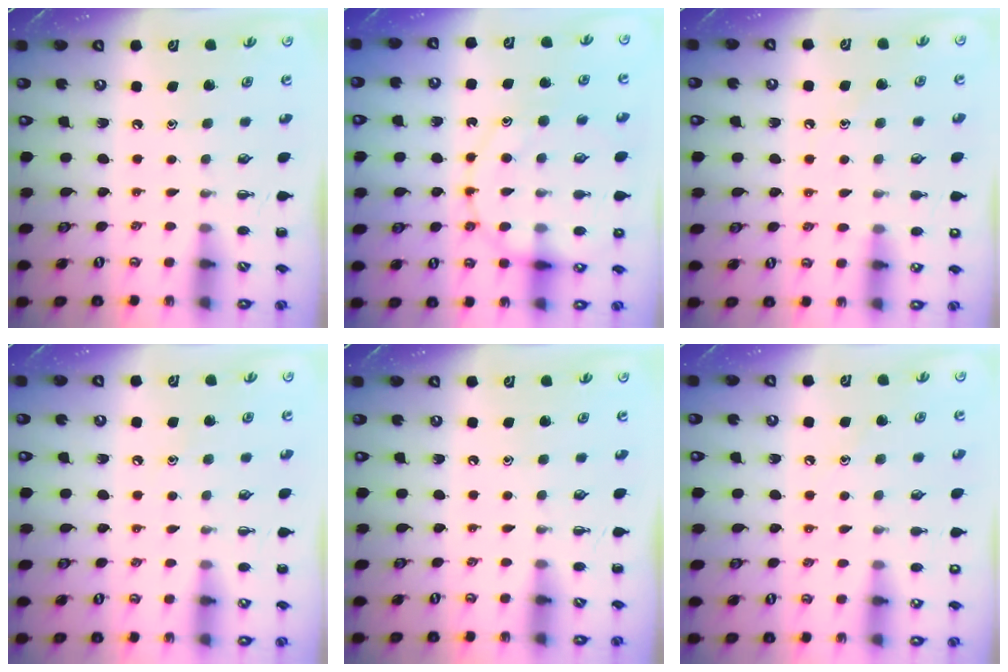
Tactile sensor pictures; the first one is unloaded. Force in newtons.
{"total": 15.7, "press": 15.6, "slide": 1.7}
{"total": 9.6, "press": 9.3, "slide": 2.5}
{"total": 5.8, "press": 5.5, "slide": 1.7}
{"total": 0.0}
{"total": 7.2, "press": 6.9, "slide": 2.0}